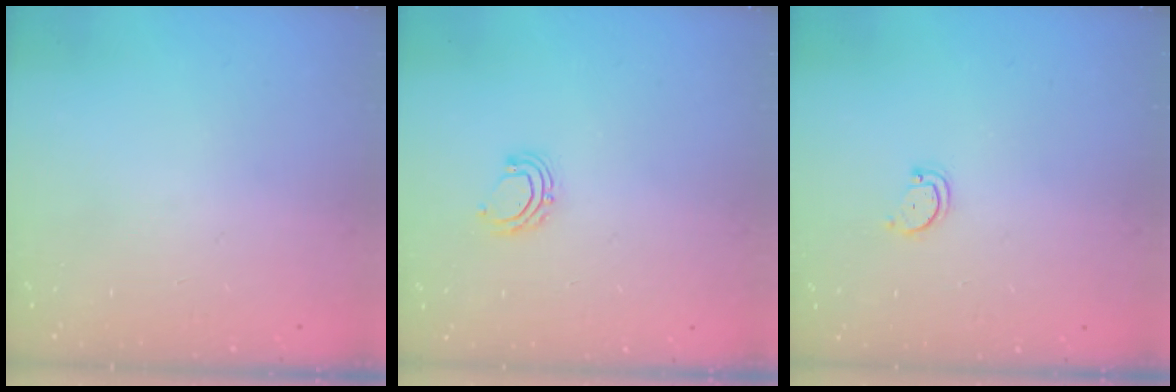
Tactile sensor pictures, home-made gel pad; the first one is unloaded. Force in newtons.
{"total": 6.3, "press": 6.2, "slide": 1.3}
{"total": 2.8, "press": 2.8, "slide": 0.3}